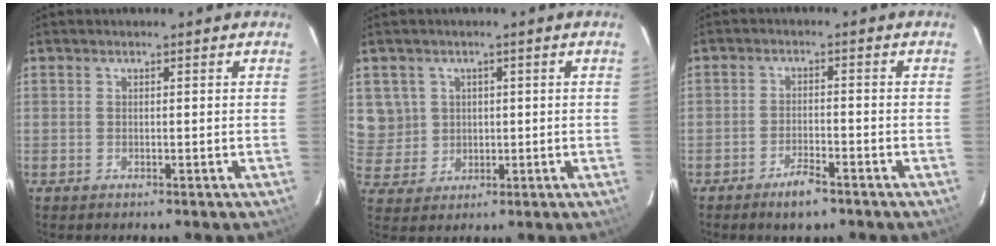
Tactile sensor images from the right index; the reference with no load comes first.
{"total": 7.0, "force": [2.0, 6.6, 1.2], "torque": [-0.030, 0.011, 0.056]}
{"total": 4.6, "force": [-3.4, 1.3, 2.8], "torque": [-0.064, -0.001, -0.058]}